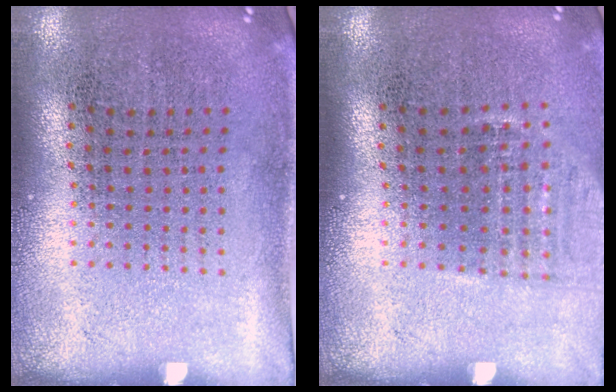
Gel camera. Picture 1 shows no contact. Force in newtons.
{"total": 0.9, "press": 0.8, "slide": 0.4}